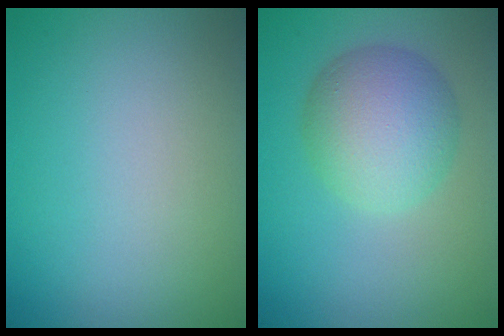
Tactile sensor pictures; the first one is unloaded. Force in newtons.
{"total": 6.2, "press": 6.2, "slide": 0.3}